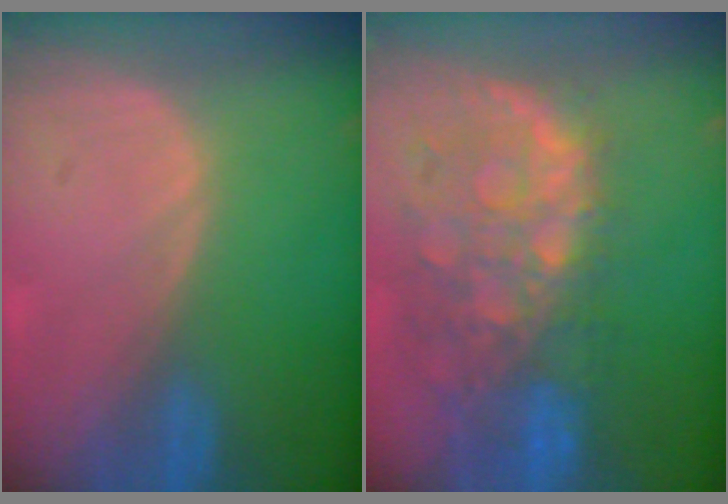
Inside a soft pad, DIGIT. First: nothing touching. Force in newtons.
{"total": 11.5, "press": 9.7, "slide": 6.2}